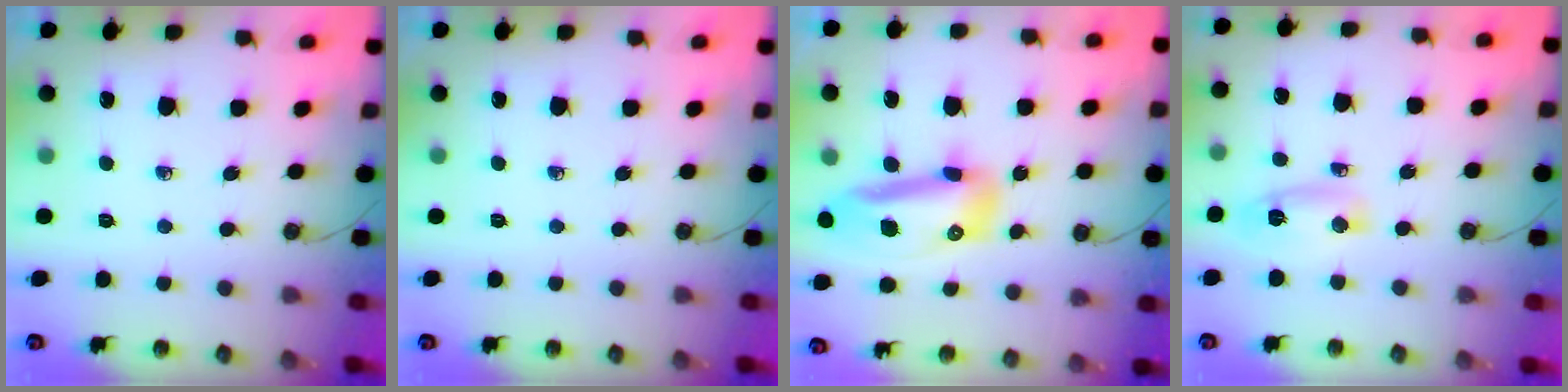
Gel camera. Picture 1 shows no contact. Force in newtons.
{"total": 0.0}
{"total": 13.8, "press": 13.7, "slide": 1.6}
{"total": 5.5, "press": 5.2, "slide": 1.5}